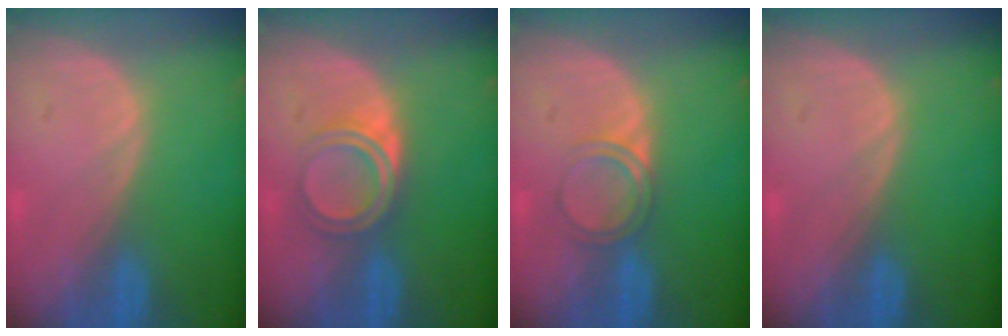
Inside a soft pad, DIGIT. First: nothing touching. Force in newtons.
{"total": 5.0, "press": 4.3, "slide": 2.6}
{"total": 3.0, "press": 3.0, "slide": 0.3}
{"total": 0.0}